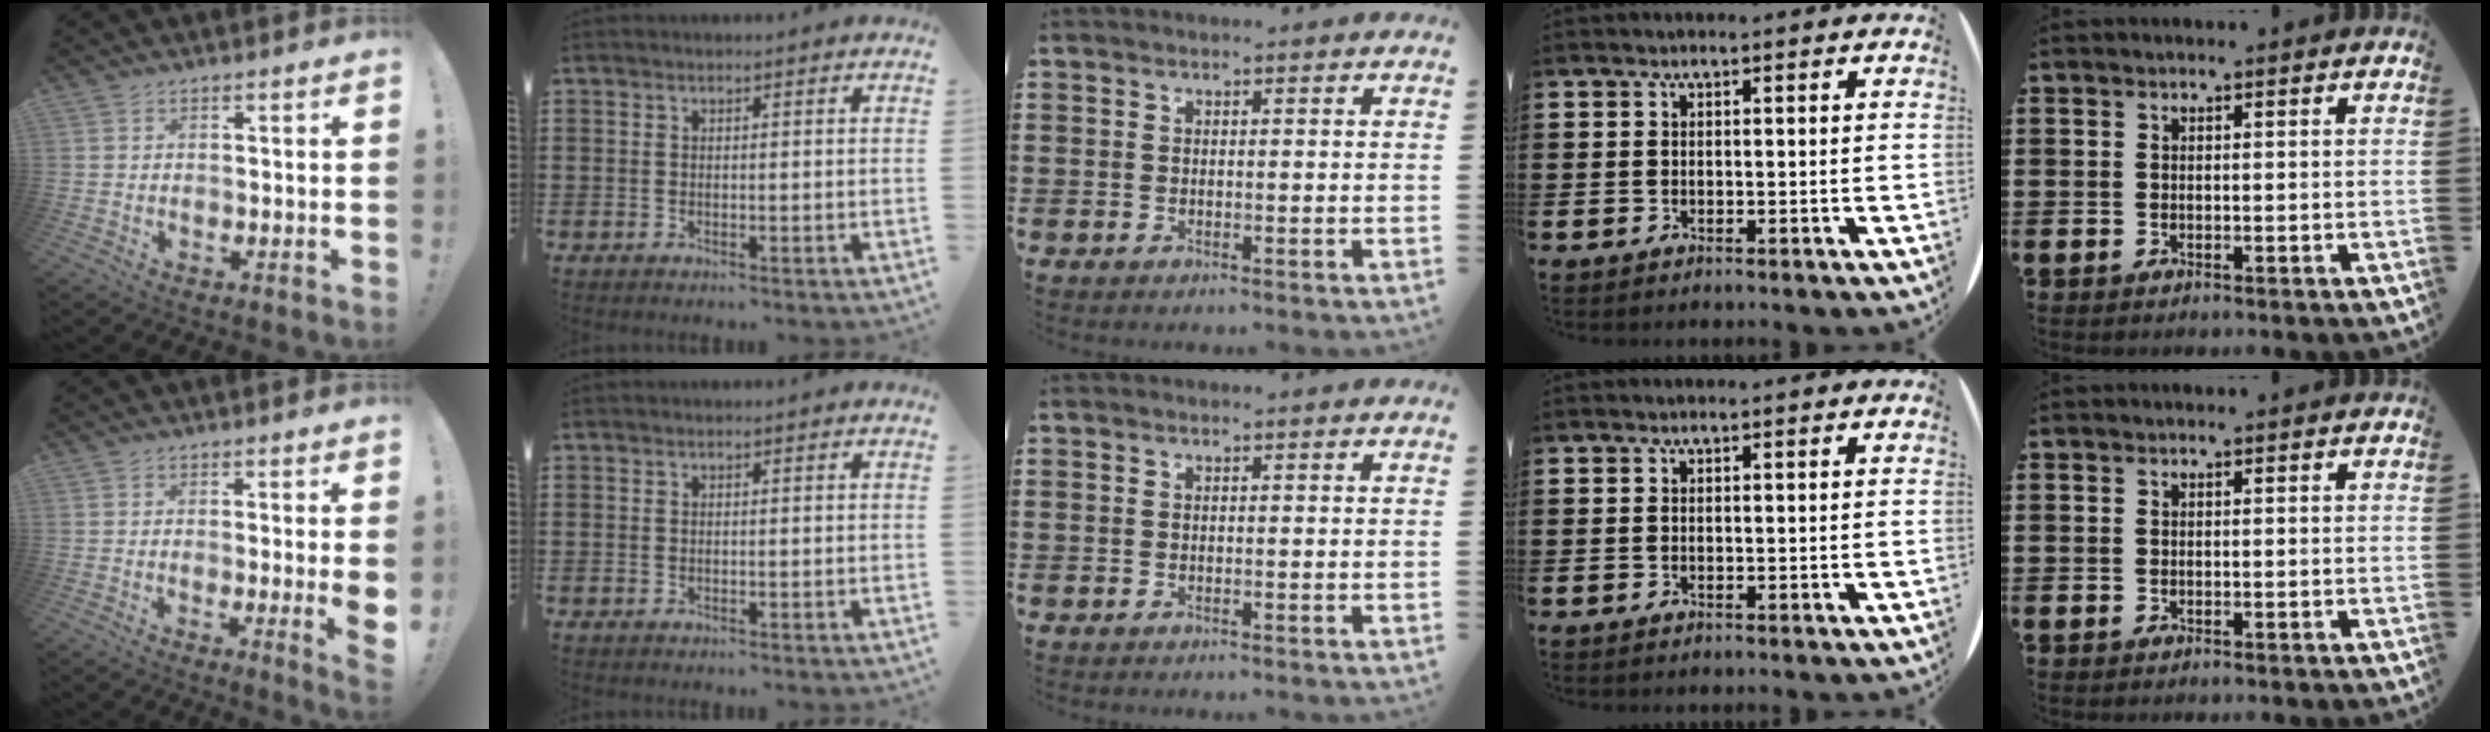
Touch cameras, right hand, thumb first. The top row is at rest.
{"thumb": {"total": 4.6, "force": [0.2, -0.2, 4.6], "torque": [-0.058, -0.016, 0.005]}}